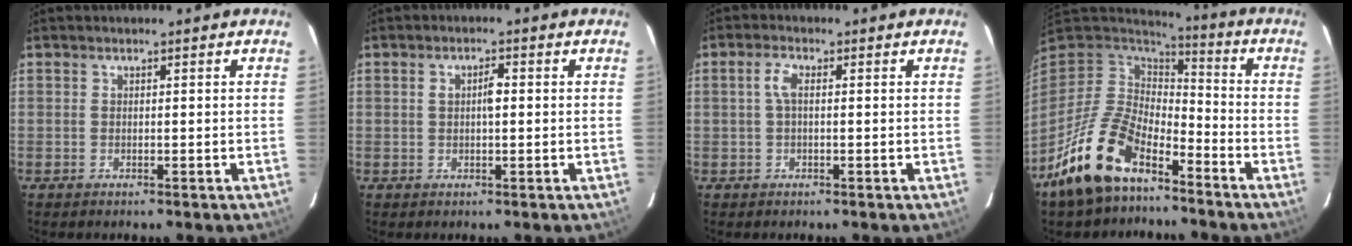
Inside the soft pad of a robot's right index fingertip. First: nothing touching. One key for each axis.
{"total": 2.4, "fx": 0.2, "fy": 0.9, "fz": 2.2, "tx": -0.041, "ty": 0.007, "tz": 0.004}
{"total": 2.6, "fx": 0.2, "fy": 0.9, "fz": 2.4, "tx": -0.051, "ty": 0.008, "tz": 0.003}
{"total": 16.3, "fx": -10.6, "fy": 7.6, "fz": 9.8, "tx": -0.206, "ty": -0.012, "tz": -0.198}